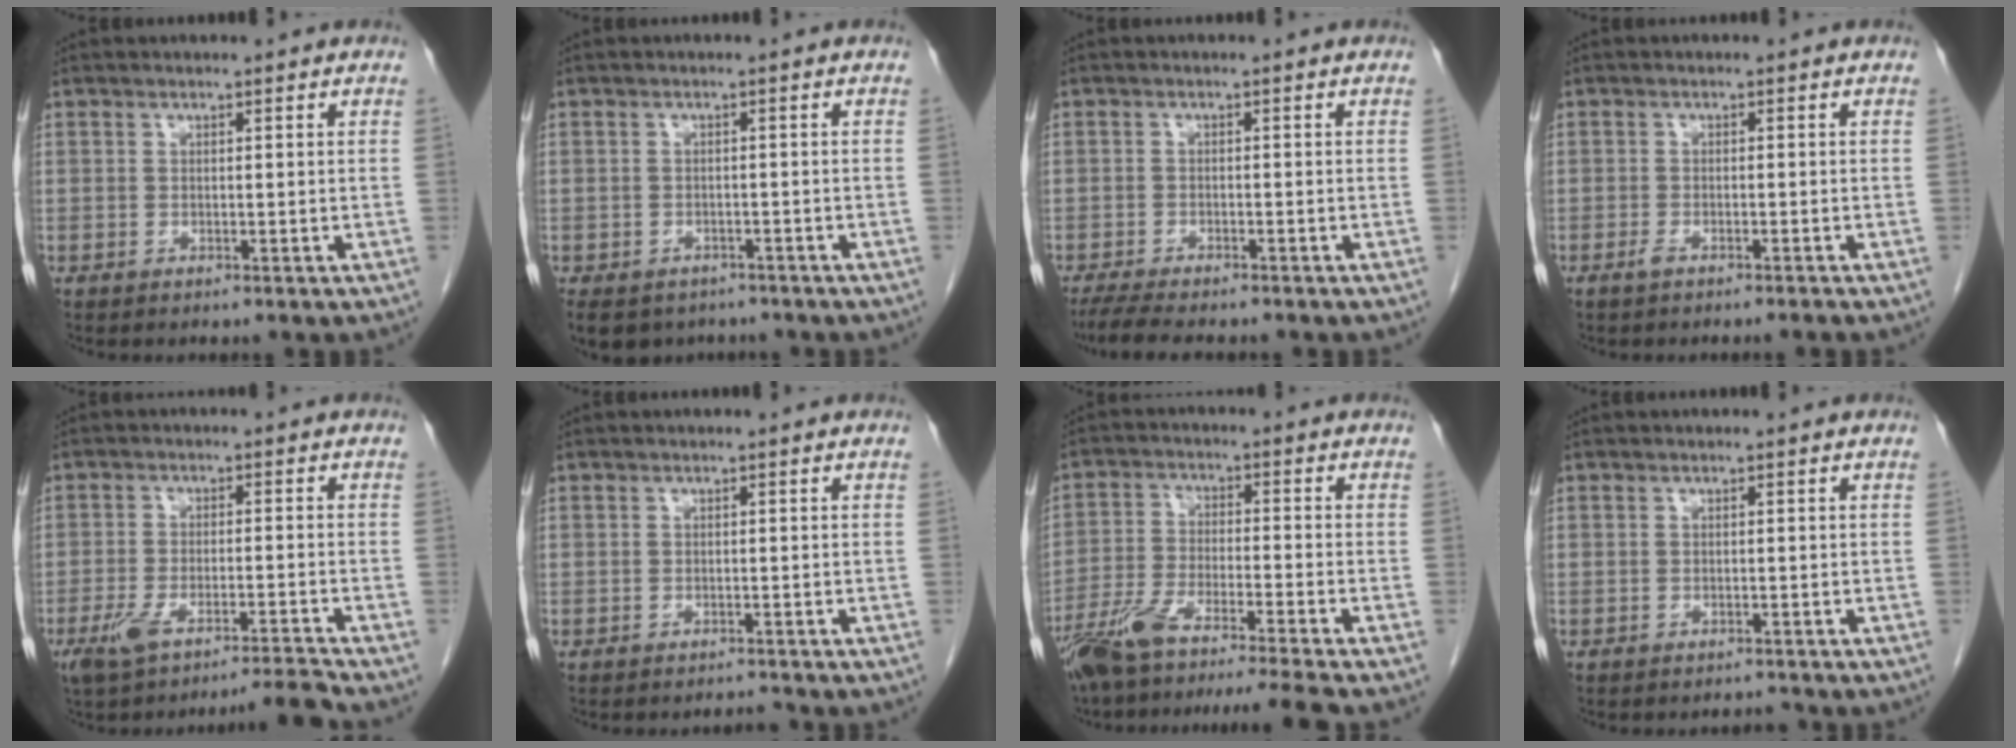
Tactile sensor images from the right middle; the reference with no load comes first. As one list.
[{"total": 13.4, "force": [-8.5, 9.3, 4.6], "torque": [-0.135, -0.008, -0.101]}, {"total": 7.4, "force": [-6.2, 1.3, 3.7], "torque": [-0.060, -0.016, -0.098]}, {"total": 1.6, "force": [-1.4, 0.0, 0.9], "torque": [-0.021, -0.002, -0.026]}, {"total": 6.7, "force": [-5.6, -1.1, 3.5], "torque": [-0.067, -0.005, -0.098]}, {"total": 0.8, "force": [-0.7, -0.1, -0.2], "torque": [0.002, -0.006, -0.009]}, {"total": 14.4, "force": [-12.4, -1.5, 7.2], "torque": [-0.127, -0.025, -0.208]}, {"total": 0.8, "force": [-0.8, 0.1, -0.2], "torque": [0.001, -0.005, -0.010]}]